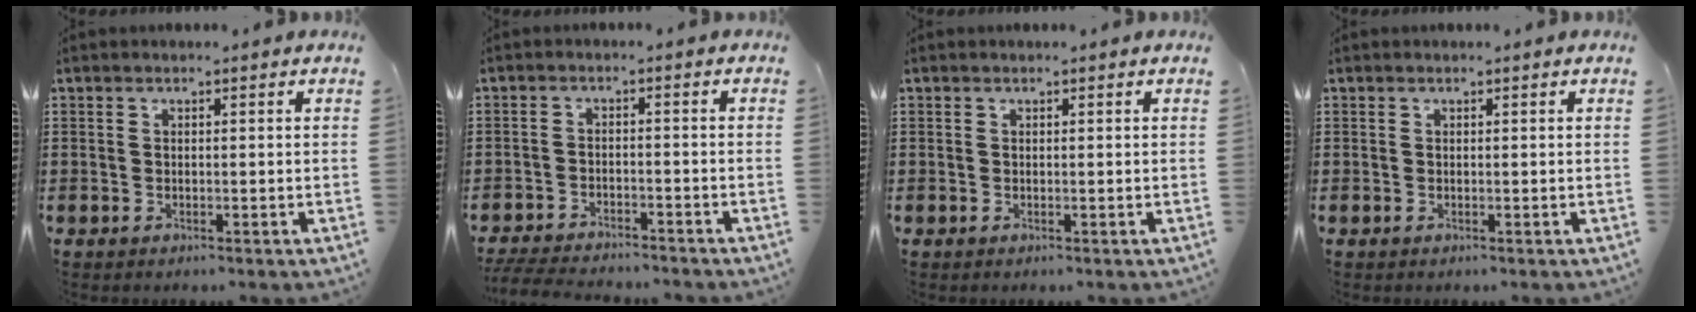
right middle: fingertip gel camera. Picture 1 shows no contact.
{"total": 4.1, "force": [-4.0, 0.4, 0.8], "torque": [-0.027, -0.003, -0.086]}
{"total": 0.0}
{"total": 0.0}